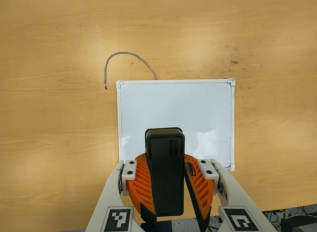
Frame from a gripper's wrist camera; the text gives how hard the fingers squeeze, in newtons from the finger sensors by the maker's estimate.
{"total": 10.4, "left": 10.6, "right": 10.3}